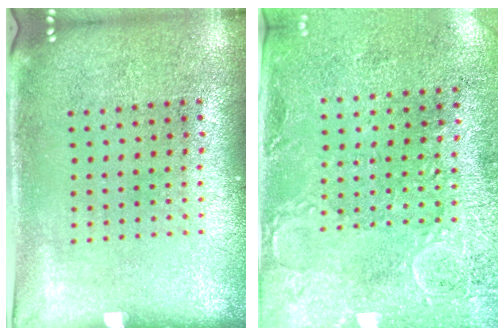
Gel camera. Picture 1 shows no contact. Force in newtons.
{"total": 2.9, "press": 2.3, "slide": 1.8}